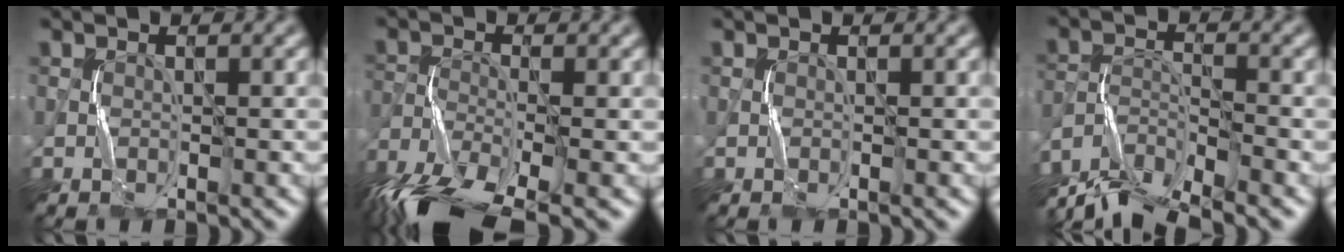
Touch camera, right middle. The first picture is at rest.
{"total": 9.3, "force": [-7.5, 2.6, 4.9], "torque": [-0.105, -0.032, -0.144]}
{"total": 0.0}
{"total": 5.7, "force": [-5.5, 0.5, 1.5], "torque": [-0.025, 0.000, -0.111]}